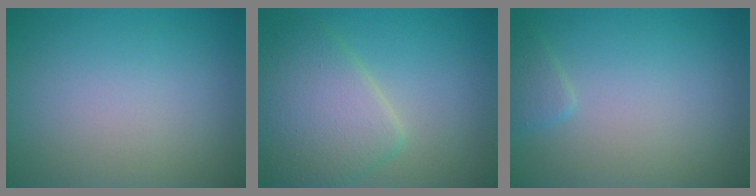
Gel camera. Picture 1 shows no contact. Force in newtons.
{"total": 5.8, "press": 5.8, "slide": 0.4}
{"total": 1.1, "press": 1.1, "slide": 0.1}